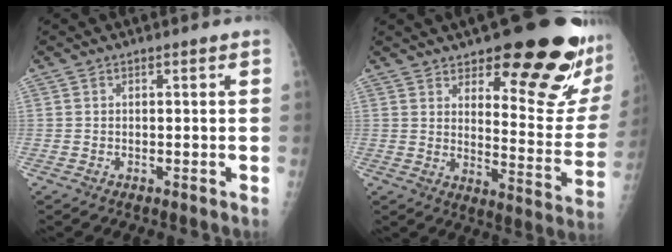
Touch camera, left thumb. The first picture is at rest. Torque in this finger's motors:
{"motor_torque": [0.46, 0.58, 0.97, -1.21, 0.13]}